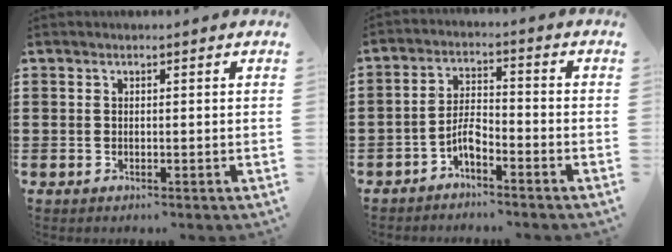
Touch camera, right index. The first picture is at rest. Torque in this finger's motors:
{"motor_torque": [1.10, 1.04, 0.54, 0.05]}